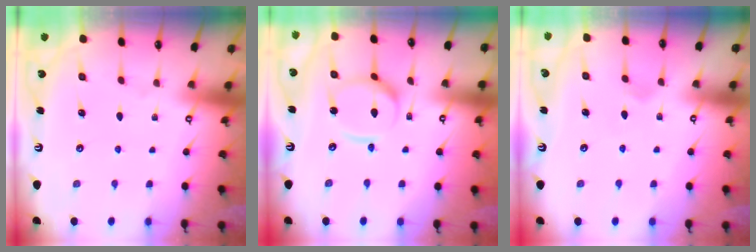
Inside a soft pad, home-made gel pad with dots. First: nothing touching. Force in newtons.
{"total": 9.6, "press": 9.6, "slide": 0.9}
{"total": 5.1, "press": 5.1, "slide": 0.4}